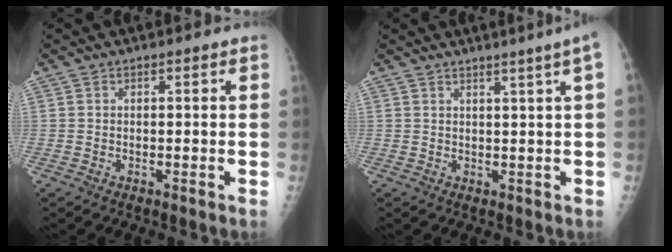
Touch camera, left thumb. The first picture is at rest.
{"total": 4.3, "force": [2.5, -1.1, 3.4], "torque": [-0.044, -0.006, 0.033]}